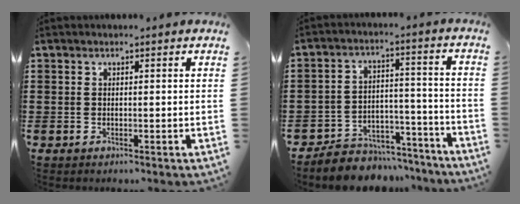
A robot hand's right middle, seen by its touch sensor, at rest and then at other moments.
{"total": 6.5, "force": [-6.2, 1.7, 0.4], "torque": [-0.003, 0.019, -0.122]}